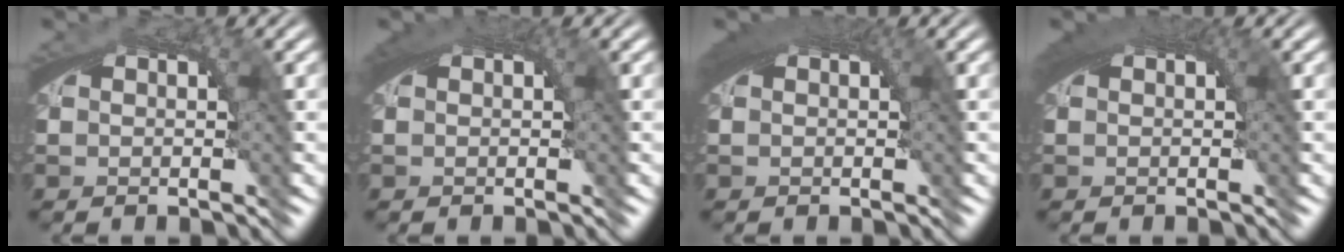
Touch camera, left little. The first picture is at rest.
{"total": 1.8, "force": [0.6, 0.4, 1.6], "torque": [-0.023, 0.004, 0.011]}
{"total": 2.8, "force": [1.1, 0.8, 2.4], "torque": [-0.031, 0.010, 0.015]}
{"total": 2.4, "force": [0.9, 0.6, 2.1], "torque": [-0.027, 0.008, 0.014]}